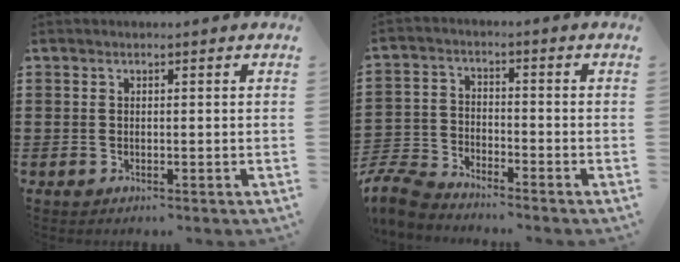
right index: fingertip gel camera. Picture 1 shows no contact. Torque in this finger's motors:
{"motor_torque": [-1.07, 1.07, -1.06, -0.21]}